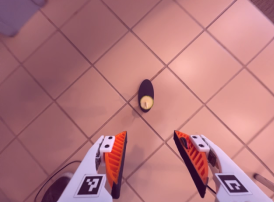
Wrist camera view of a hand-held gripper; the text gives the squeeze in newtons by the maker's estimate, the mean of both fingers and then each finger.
{"total": 0.0}